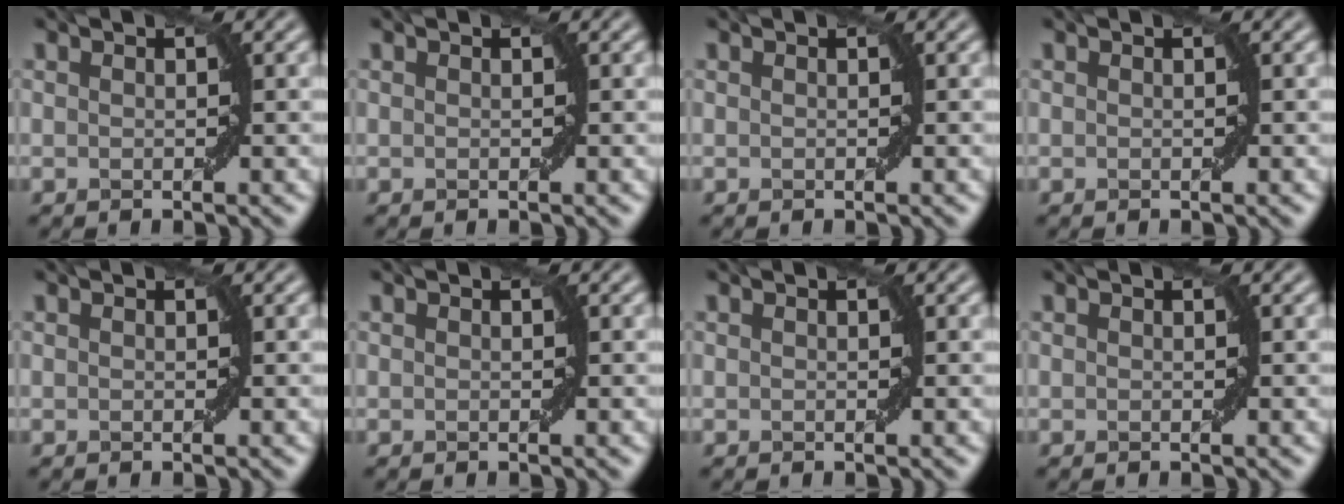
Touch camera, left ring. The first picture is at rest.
{"total": 0.0}
{"total": 0.0}
{"total": 0.0}
{"total": 0.0}
{"total": 0.0}
{"total": 0.0}
{"total": 0.0}